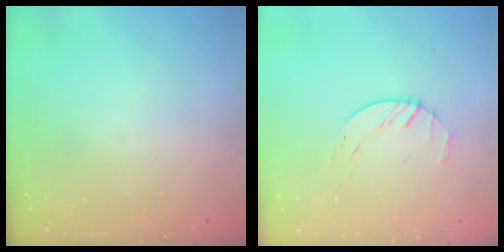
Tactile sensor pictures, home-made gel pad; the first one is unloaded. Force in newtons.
{"total": 1.6, "press": 1.6, "slide": 0.3}